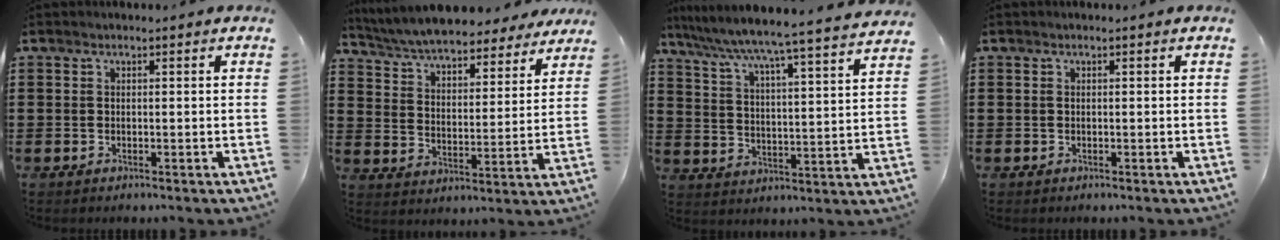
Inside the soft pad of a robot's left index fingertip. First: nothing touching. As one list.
[{"total": 6.7, "force": [6.4, 0.3, 1.8], "torque": [-0.064, -0.037, 0.114]}, {"total": 5.1, "force": [4.5, -1.3, 2.2], "torque": [-0.064, -0.051, 0.063]}, {"total": 0.0}]